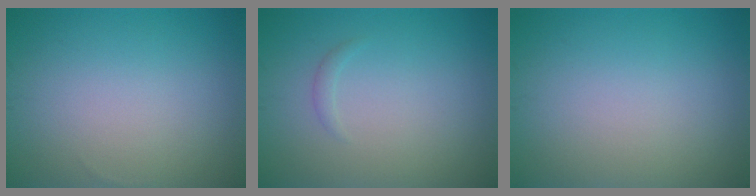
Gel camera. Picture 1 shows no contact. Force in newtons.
{"total": 0.6, "press": 0.6, "slide": 0.1}
{"total": 0.0}